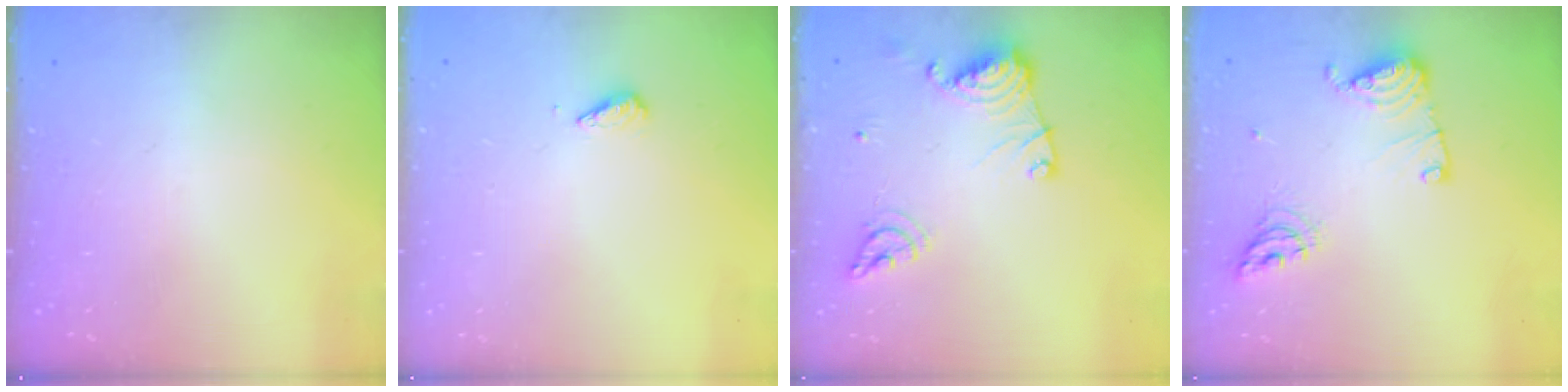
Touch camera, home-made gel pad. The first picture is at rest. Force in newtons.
{"total": 2.9, "press": 2.9, "slide": 0.4}
{"total": 13.6, "press": 13.5, "slide": 1.5}
{"total": 11.8, "press": 11.7, "slide": 1.4}